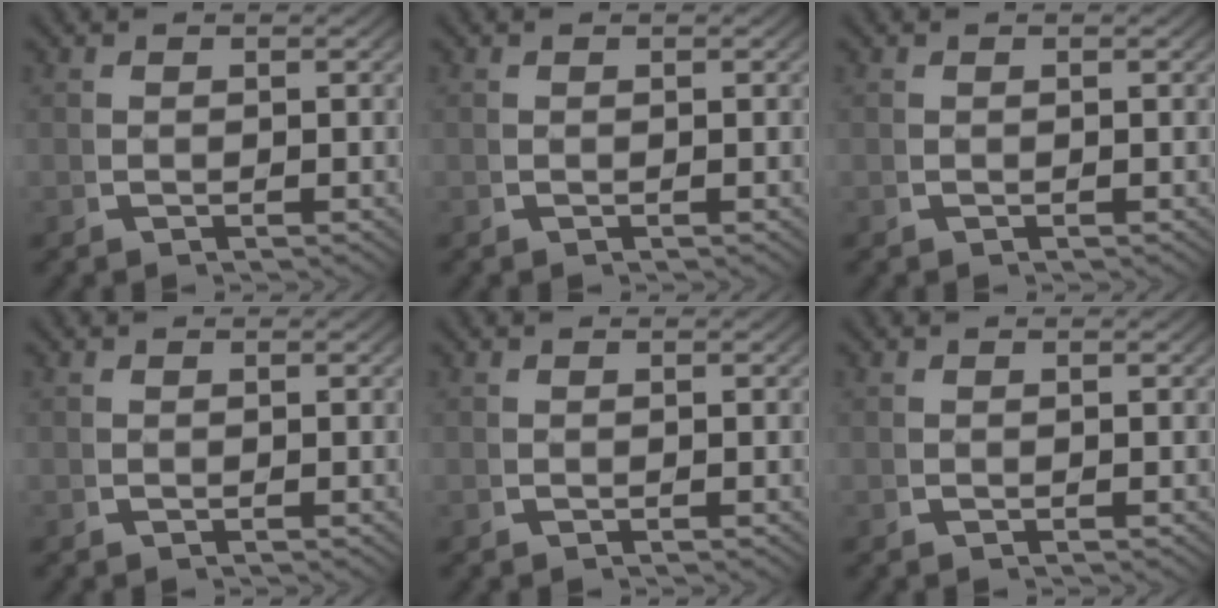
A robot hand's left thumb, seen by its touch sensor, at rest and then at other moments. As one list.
[{"total": 0.0}, {"total": 0.0}, {"total": 0.0}, {"total": 0.0}, {"total": 0.0}]